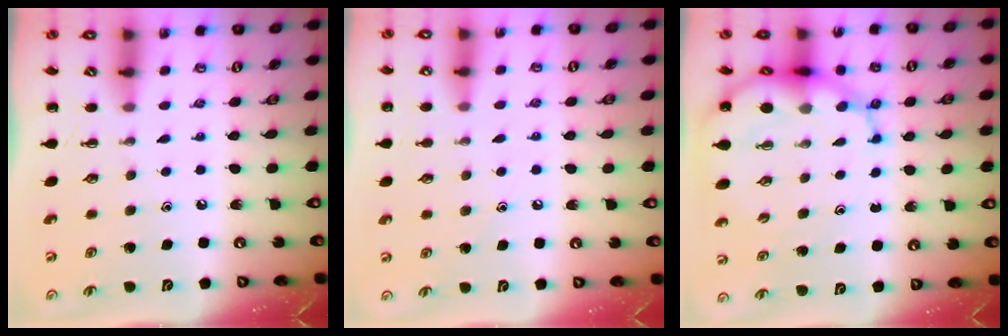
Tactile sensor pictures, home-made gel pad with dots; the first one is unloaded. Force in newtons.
{"total": 5.4, "press": 5.2, "slide": 1.6}
{"total": 9.3, "press": 8.8, "slide": 2.8}